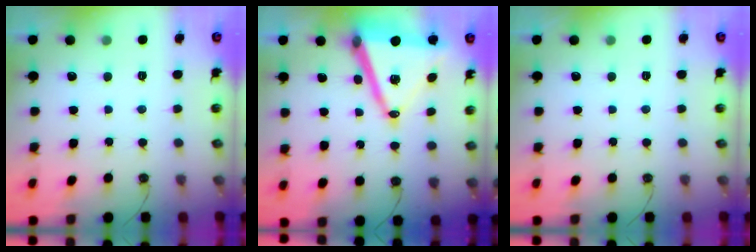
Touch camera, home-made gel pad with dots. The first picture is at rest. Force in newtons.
{"total": 18.7, "press": 18.3, "slide": 3.7}
{"total": 0.0}